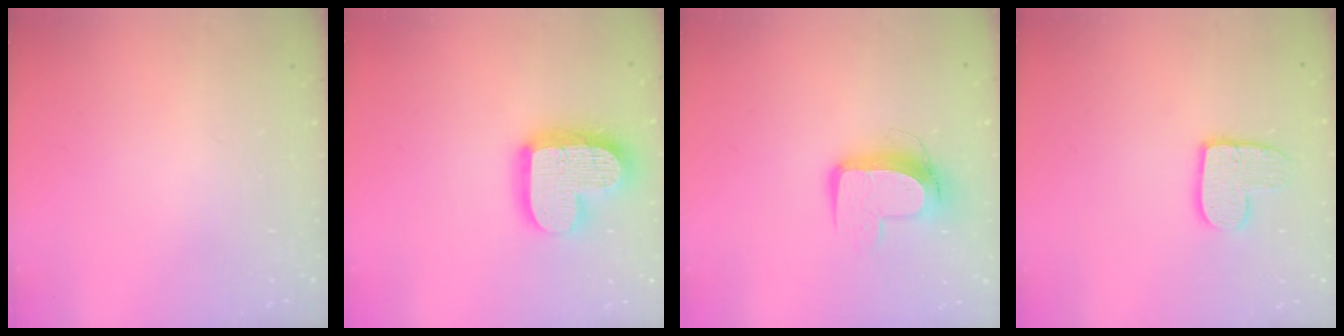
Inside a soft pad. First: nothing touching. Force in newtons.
{"total": 17.7, "press": 17.6, "slide": 1.3}
{"total": 10.3, "press": 10.3, "slide": 0.8}
{"total": 10.7, "press": 10.7, "slide": 1.0}